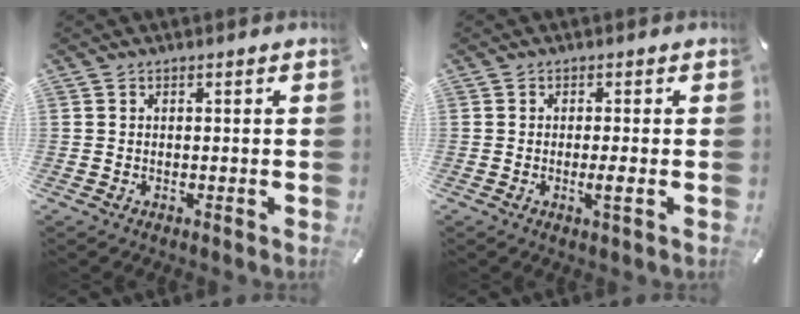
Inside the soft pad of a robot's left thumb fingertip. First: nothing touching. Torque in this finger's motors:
{"motor_torque": [-0.29, -0.09, 0.26, -0.24, 0.00]}